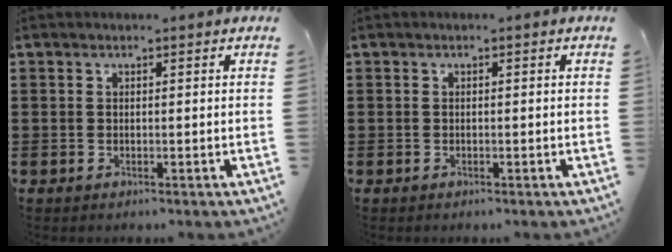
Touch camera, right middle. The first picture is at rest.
{"total": 0.0}